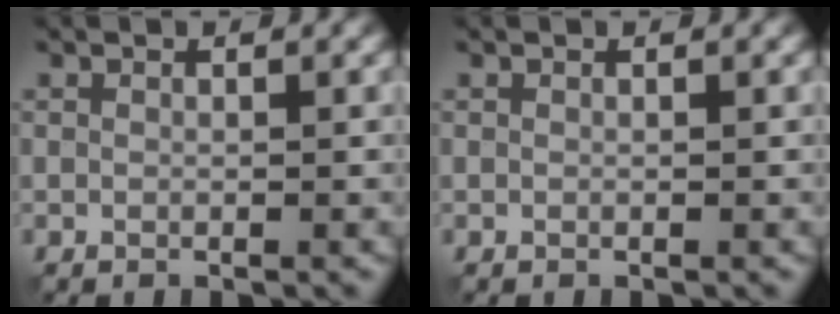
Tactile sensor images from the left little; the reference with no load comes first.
{"total": 0.0}